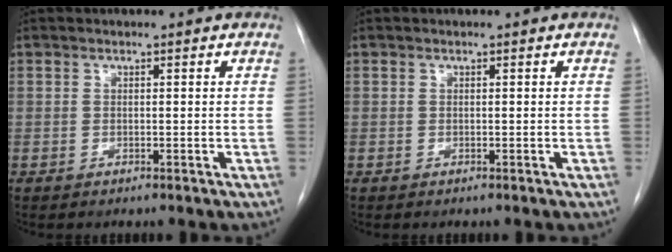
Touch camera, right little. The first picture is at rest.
{"total": 0.0}